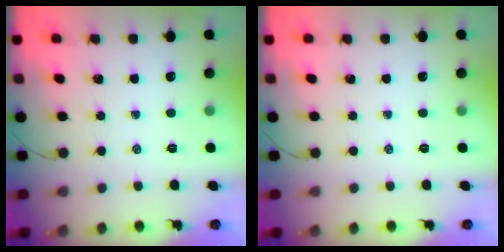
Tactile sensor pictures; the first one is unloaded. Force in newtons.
{"total": 0.0}